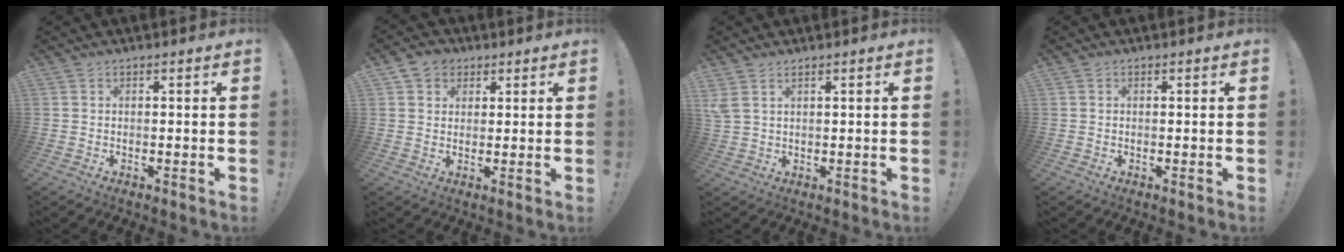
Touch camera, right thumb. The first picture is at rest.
{"total": 5.1, "force": [2.6, 4.1, 1.6], "torque": [-0.028, -0.002, 0.050]}
{"total": 3.2, "force": [1.8, 1.4, 2.2], "torque": [-0.046, -0.004, 0.036]}
{"total": 0.0}